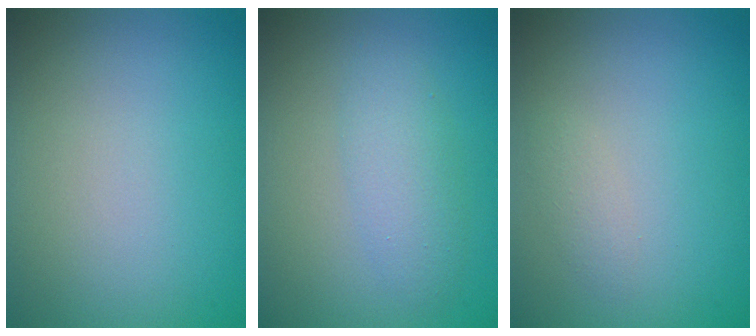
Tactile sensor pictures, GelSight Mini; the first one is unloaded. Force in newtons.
{"total": 2.8, "press": 2.8, "slide": 0.1}
{"total": 1.0, "press": 1.0, "slide": 0.0}